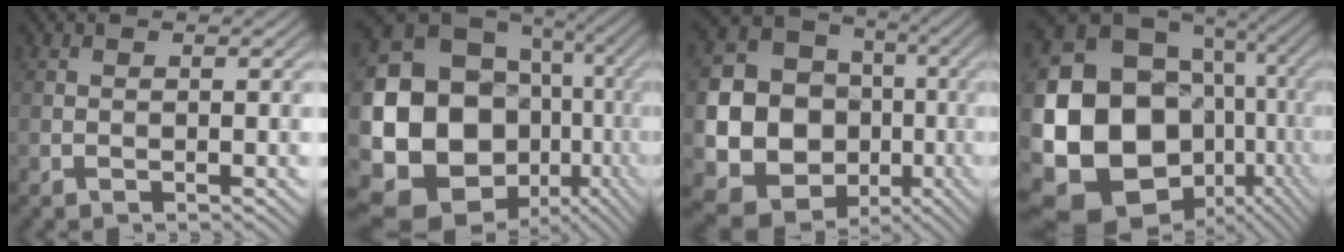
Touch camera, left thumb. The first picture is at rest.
{"total": 22.4, "force": [-4.1, 19.2, 10.8], "torque": [-0.244, -0.042, -0.059]}
{"total": 19.3, "force": [-2.7, 17.3, 8.0], "torque": [-0.206, -0.029, -0.053]}
{"total": 22.4, "force": [-2.9, 18.3, 12.7], "torque": [-0.294, -0.021, -0.033]}